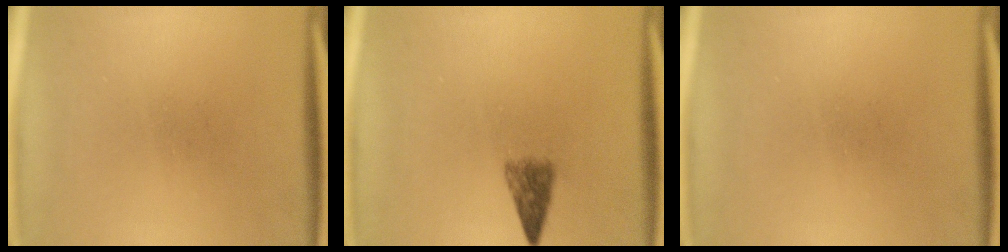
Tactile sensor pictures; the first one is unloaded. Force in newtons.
{"total": 2.9}
{"total": 0.0}